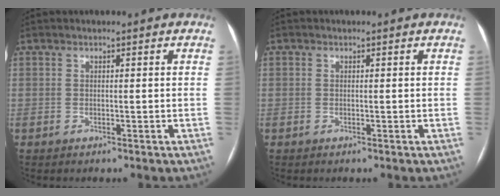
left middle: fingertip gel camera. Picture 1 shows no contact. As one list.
[{"total": 0.0}]